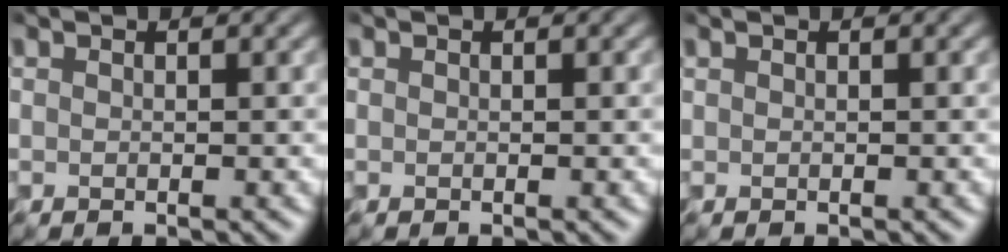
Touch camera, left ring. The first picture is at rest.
{"total": 0.0}
{"total": 0.0}